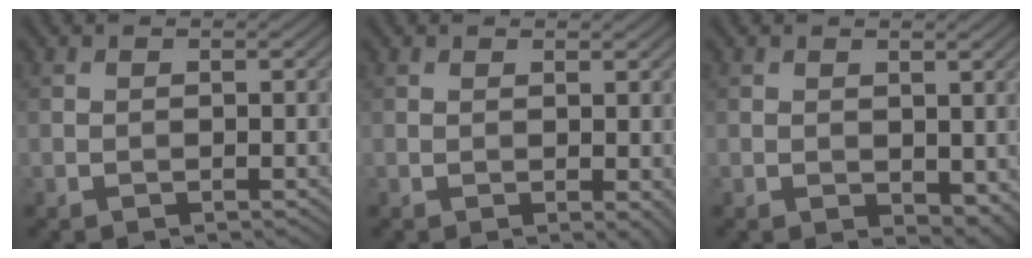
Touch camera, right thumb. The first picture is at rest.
{"total": 1.6, "force": [0.5, 0.4, 1.4], "torque": [-0.021, -0.005, 0.011]}
{"total": 2.8, "force": [0.7, 1.8, 2.1], "torque": [-0.036, -0.009, 0.019]}